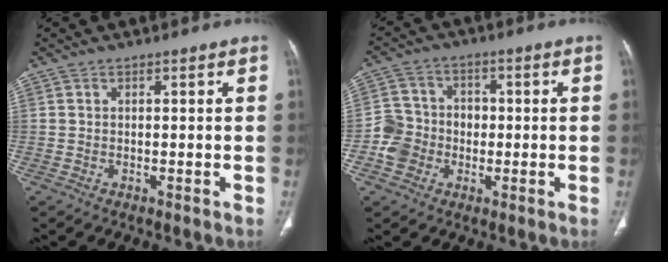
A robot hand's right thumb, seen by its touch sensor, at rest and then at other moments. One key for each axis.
{"total": 7.5, "fx": -1.8, "fy": 6.9, "fz": 2.3, "tx": -0.017, "ty": 0.028, "tz": -0.039}